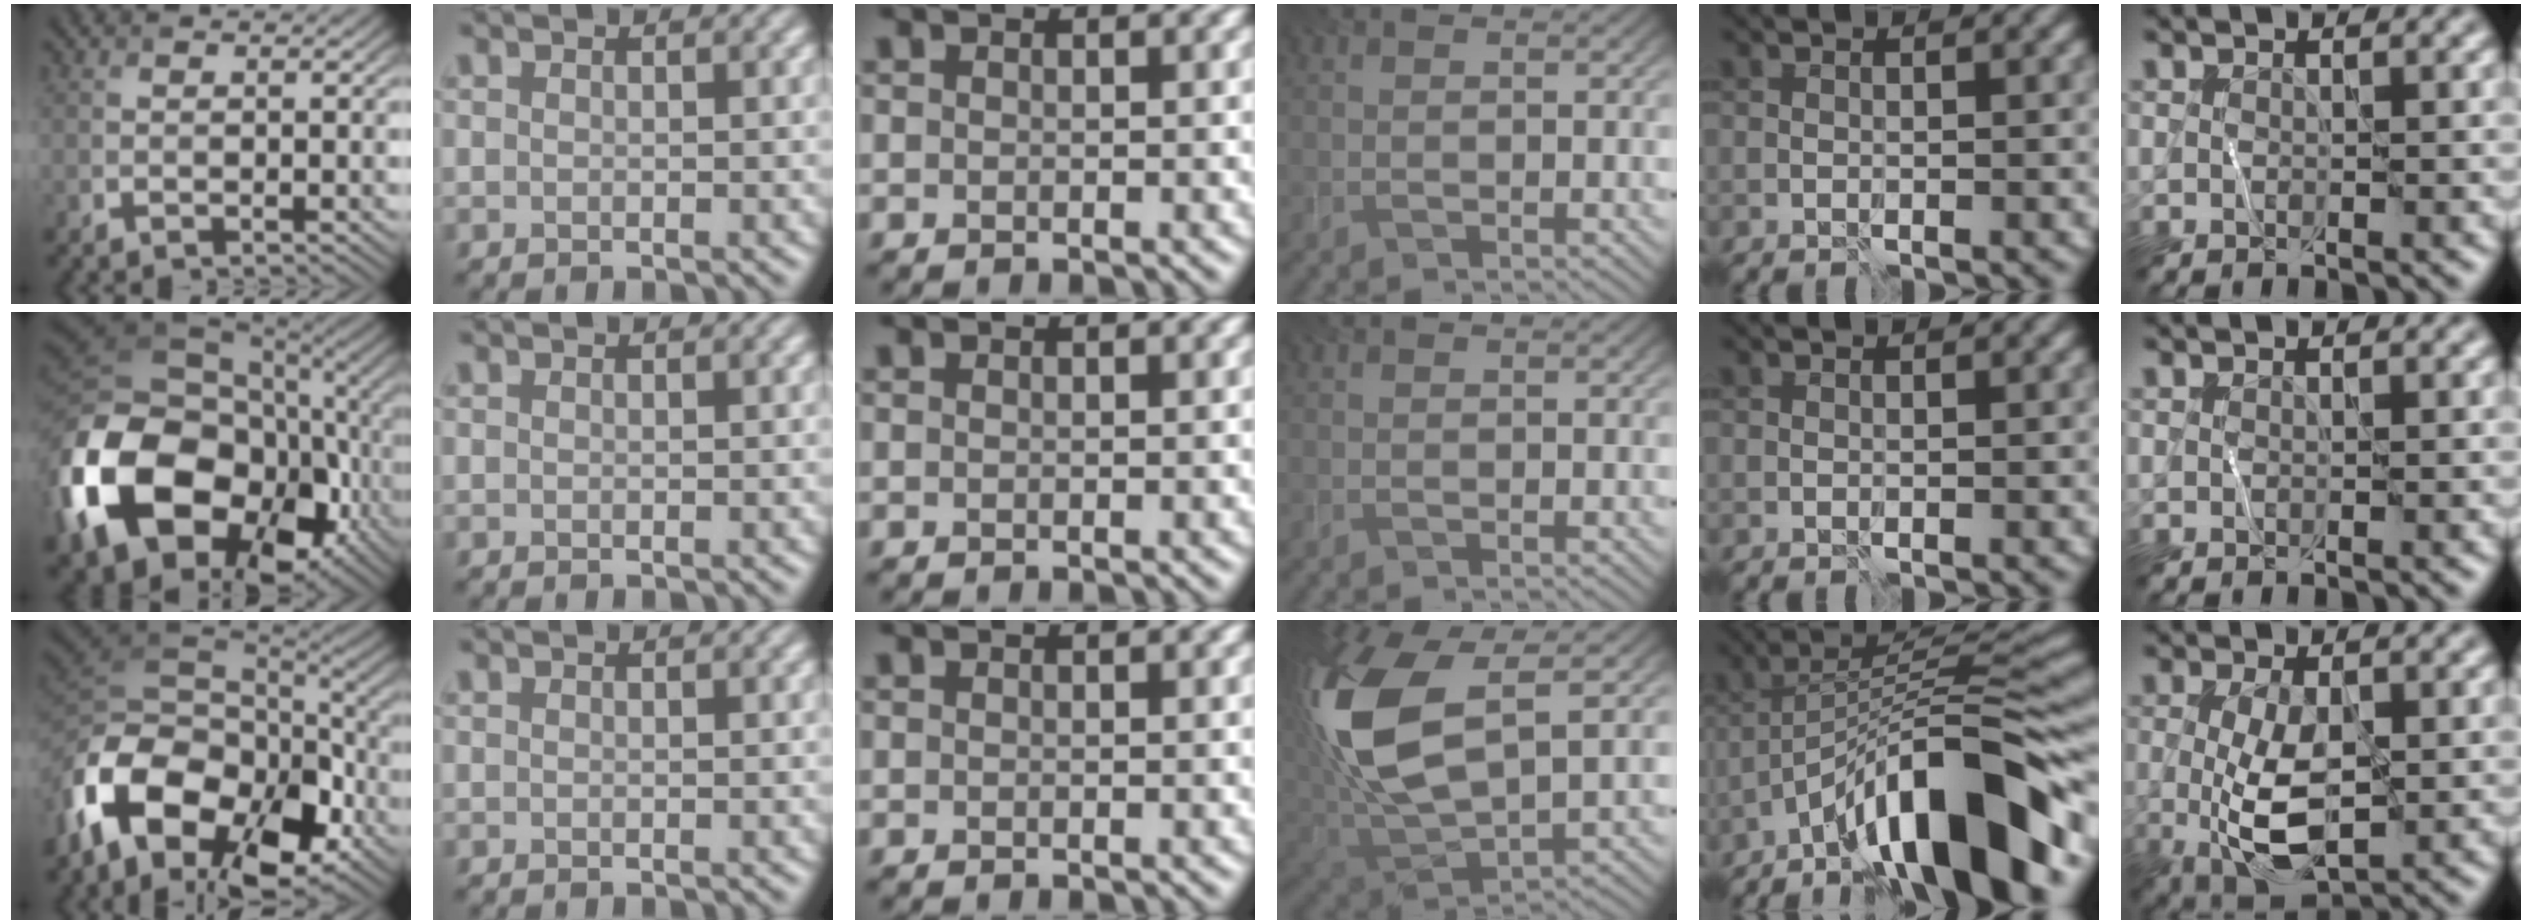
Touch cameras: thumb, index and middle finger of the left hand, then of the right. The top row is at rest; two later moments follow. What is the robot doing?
{"motion": "wipe", "object": "whiteboard"}